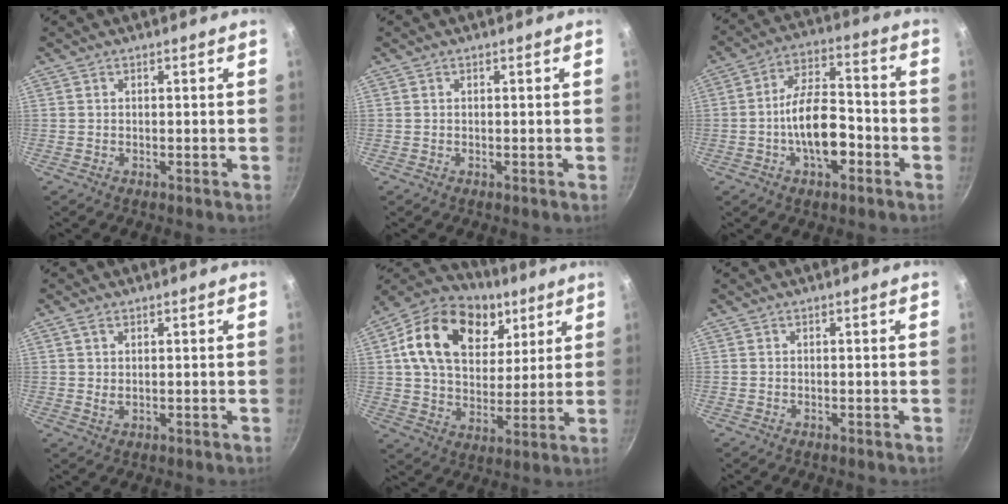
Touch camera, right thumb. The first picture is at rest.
{"total": 0.0}
{"total": 12.3, "force": [-3.8, 6.1, 10.0], "torque": [-0.149, 0.044, -0.070]}
{"total": 2.1, "force": [1.0, 1.1, 1.5], "torque": [-0.027, -0.001, 0.018]}
{"total": 22.5, "force": [9.0, 15.4, 13.7], "torque": [-0.213, -0.012, 0.144]}
{"total": 0.0}